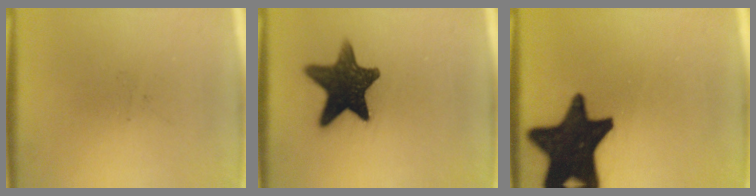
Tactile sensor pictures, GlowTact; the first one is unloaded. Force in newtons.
{"total": 13.8}
{"total": 20.1}